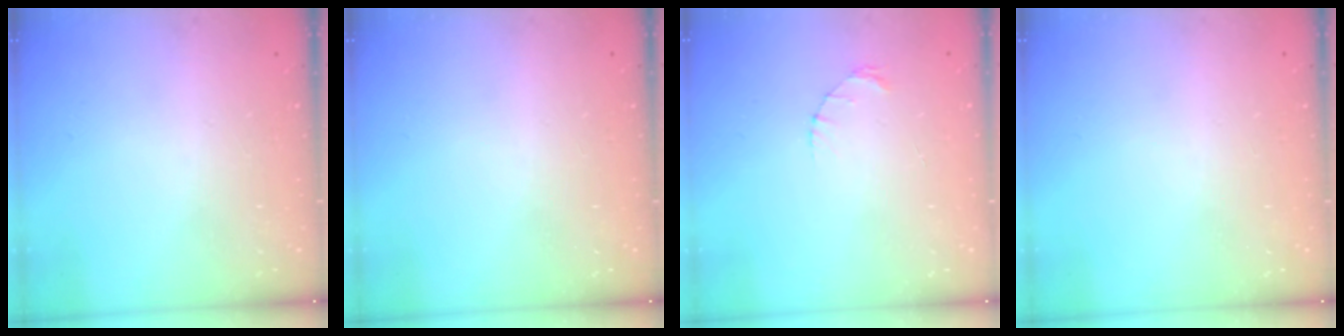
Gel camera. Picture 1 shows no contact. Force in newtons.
{"total": 0.0}
{"total": 1.4, "press": 1.4, "slide": 0.2}
{"total": 0.0}